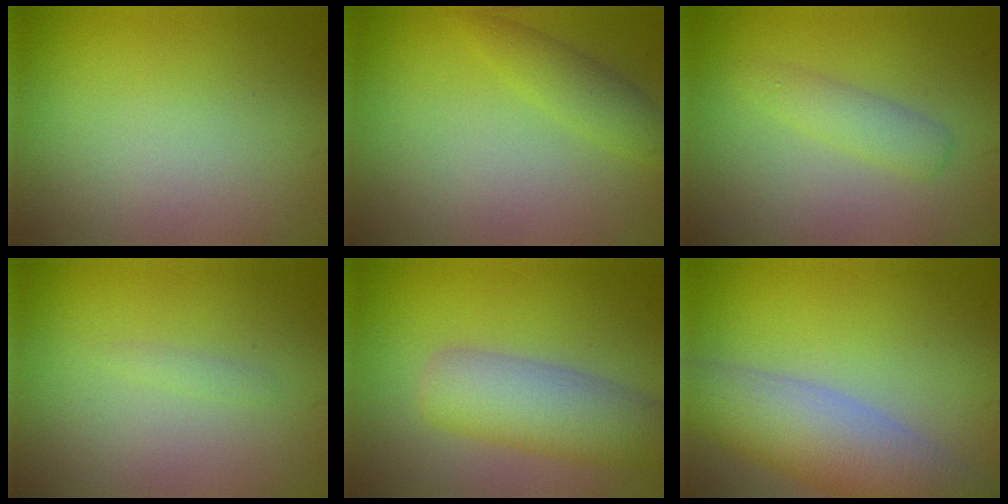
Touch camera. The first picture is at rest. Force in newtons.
{"total": 2.3, "press": 2.3, "slide": 0.1}
{"total": 2.0, "press": 2.0, "slide": 0.1}
{"total": 0.6, "press": 0.6, "slide": 0.1}
{"total": 5.9, "press": 5.9, "slide": 0.3}
{"total": 7.5, "press": 7.5, "slide": 0.3}